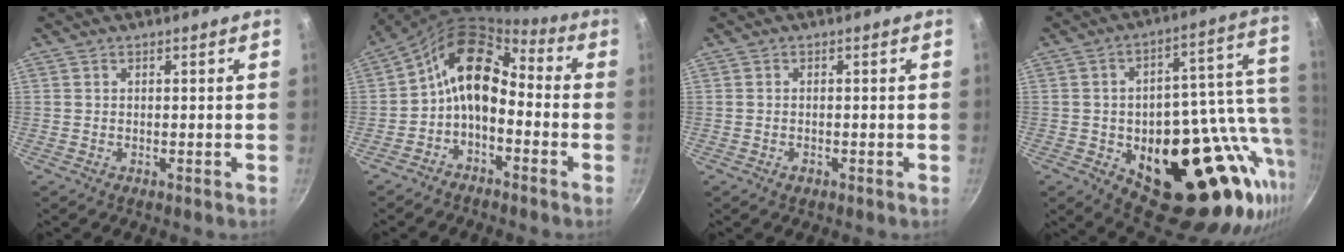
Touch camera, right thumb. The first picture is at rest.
{"total": 11.1, "force": [-2.0, 7.4, 8.0], "torque": [-0.119, 0.061, -0.057]}
{"total": 1.0, "force": [-0.5, 0.7, 0.5], "torque": [-0.009, 0.001, -0.010]}
{"total": 31.9, "force": [-4.3, 17.1, 26.6], "torque": [-0.295, -0.006, -0.038]}